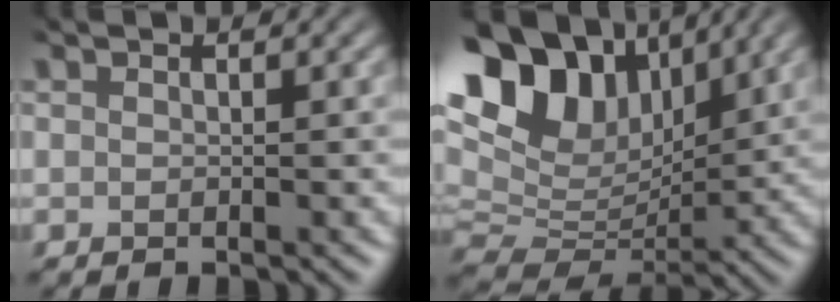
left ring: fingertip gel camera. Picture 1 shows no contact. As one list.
[{"total": 12.9, "force": [6.0, 7.8, 8.3], "torque": [-0.168, 0.021, 0.112]}]